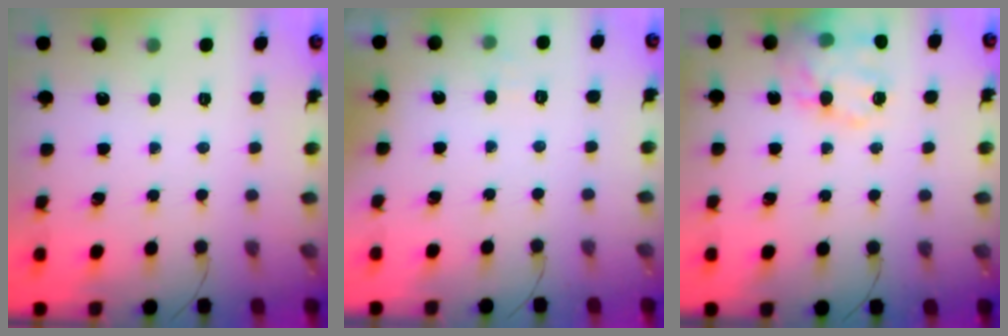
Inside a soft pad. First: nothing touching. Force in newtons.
{"total": 5.1, "press": 4.9, "slide": 1.4}
{"total": 18.7, "press": 18.4, "slide": 3.2}